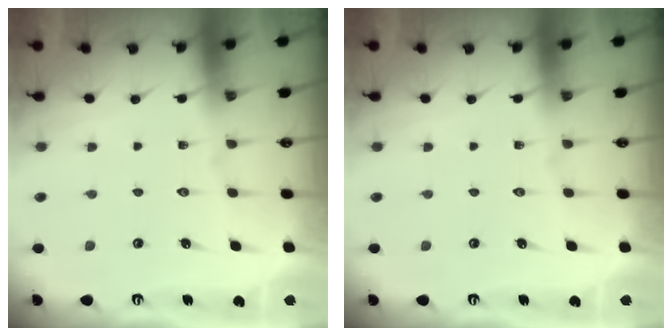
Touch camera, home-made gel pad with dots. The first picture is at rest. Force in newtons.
{"total": 0.0}